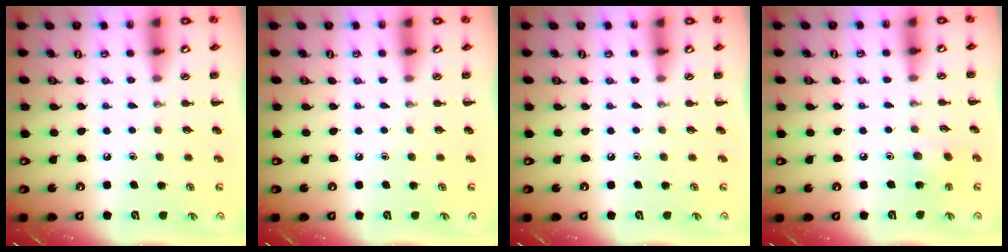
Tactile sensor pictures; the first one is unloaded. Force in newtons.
{"total": 0.0}
{"total": 0.0}
{"total": 4.6, "press": 4.4, "slide": 1.1}